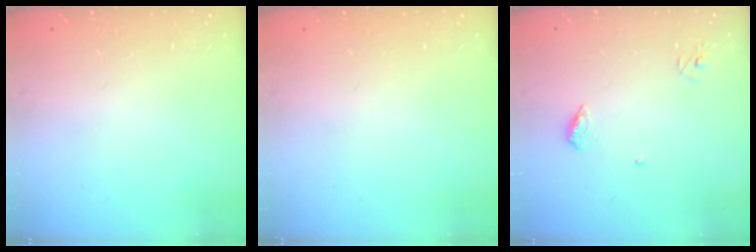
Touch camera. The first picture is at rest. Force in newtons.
{"total": 0.0}
{"total": 5.3, "press": 5.3, "slide": 0.6}